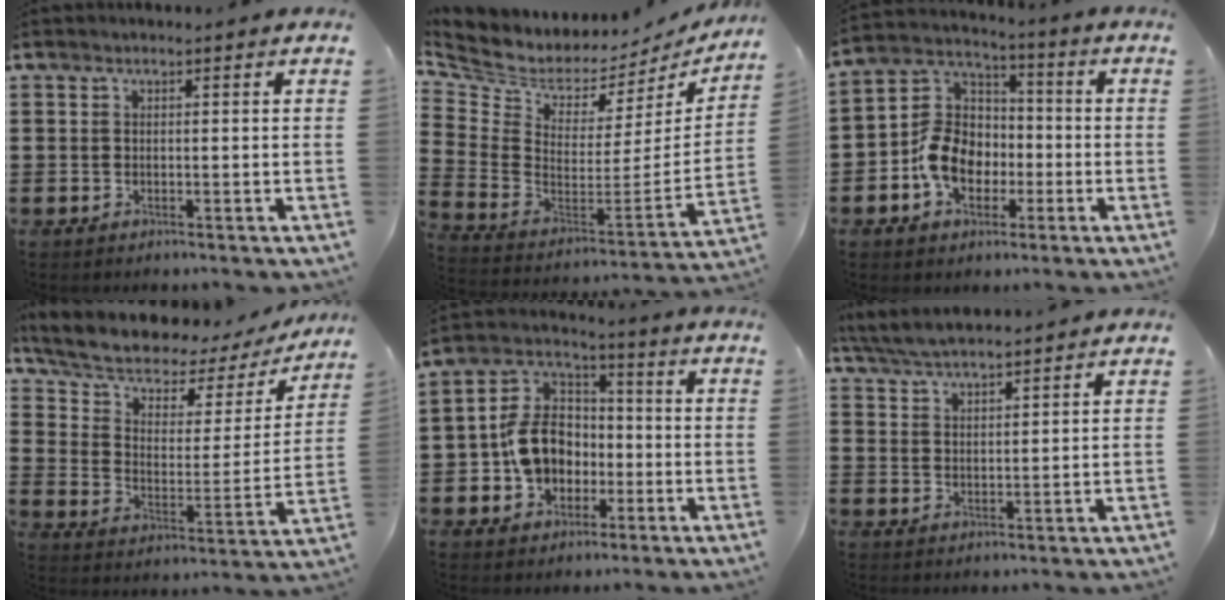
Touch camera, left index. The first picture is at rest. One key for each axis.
{"total": 4.7, "fx": 4.2, "fy": 2.1, "fz": 0.7, "tx": -0.050, "ty": -0.053, "tz": 0.069}
{"total": 10.2, "fx": -3.0, "fy": 8.2, "fz": 5.2, "tx": -0.138, "ty": 0.027, "tz": -0.060}
{"total": 6.3, "fx": 4.6, "fy": 3.0, "fz": 3.1, "tx": -0.086, "ty": -0.030, "tz": 0.077}
{"total": 10.6, "fx": -1.7, "fy": 8.3, "fz": 6.3, "tx": -0.159, "ty": 0.025, "tz": -0.033}
{"total": 4.5, "fx": 4.3, "fy": 0.4, "fz": 1.1, "tx": -0.038, "ty": -0.013, "tz": 0.078}